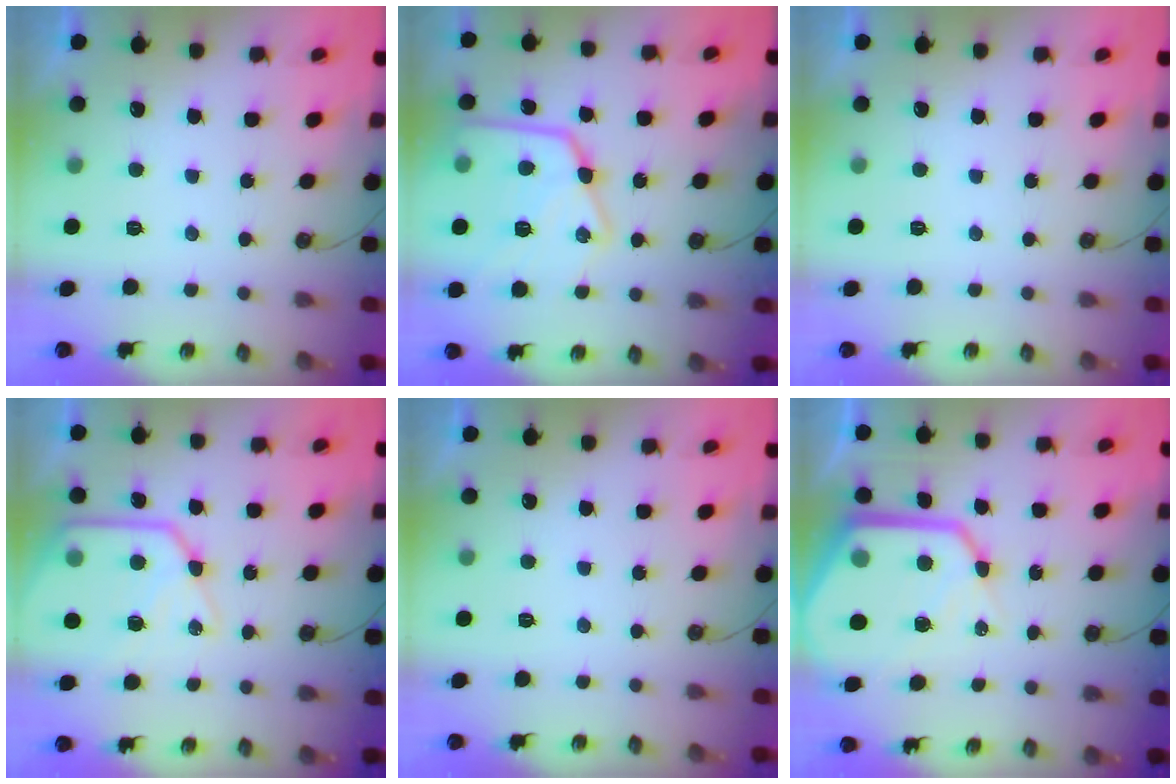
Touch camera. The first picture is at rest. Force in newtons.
{"total": 22.0, "press": 21.9, "slide": 1.8}
{"total": 0.0}
{"total": 18.1, "press": 18.0, "slide": 1.7}
{"total": 0.0}
{"total": 20.8, "press": 20.6, "slide": 2.3}